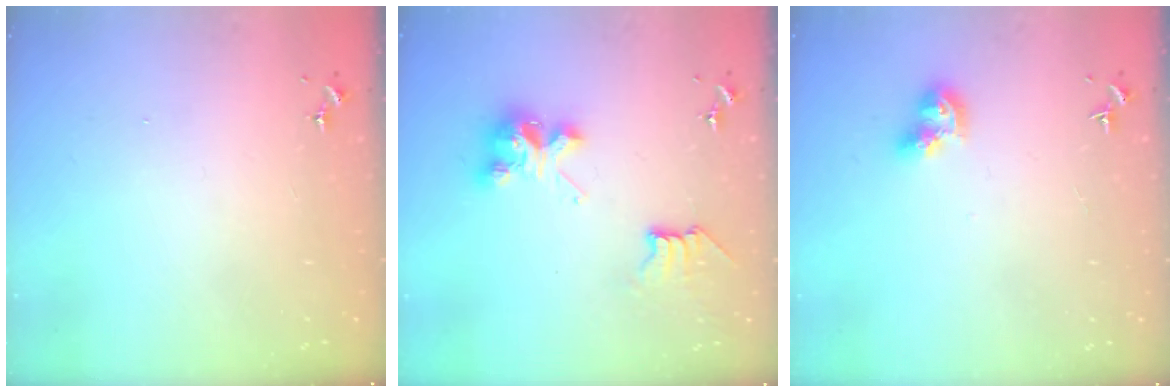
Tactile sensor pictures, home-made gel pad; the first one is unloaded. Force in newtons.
{"total": 8.8, "press": 8.7, "slide": 1.0}
{"total": 9.3, "press": 9.2, "slide": 1.2}